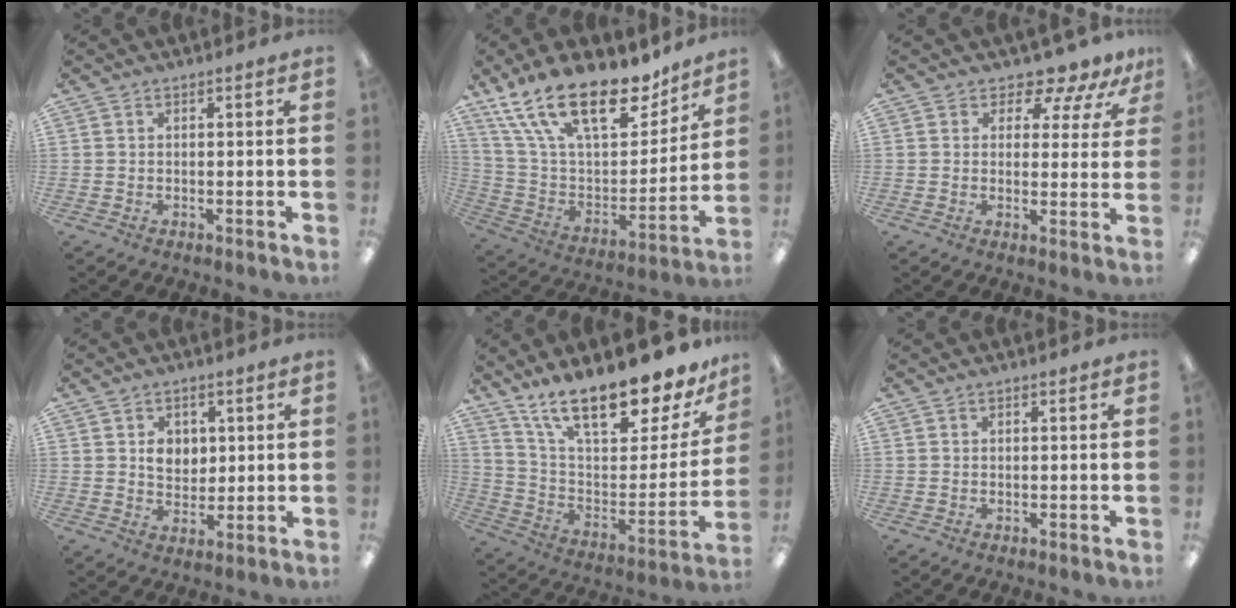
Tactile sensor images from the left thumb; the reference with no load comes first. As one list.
[{"total": 24.1, "force": [16.2, 10.3, 14.6], "torque": [-0.263, -0.098, 0.285]}, {"total": 6.9, "force": [5.8, 2.6, 2.5], "torque": [-0.034, -0.044, 0.101]}, {"total": 4.9, "force": [1.7, 4.1, 2.2], "torque": [-0.025, -0.004, 0.024]}, {"total": 20.9, "force": [15.9, 6.5, 11.9], "torque": [-0.193, -0.110, 0.272]}, {"total": 0.0}]